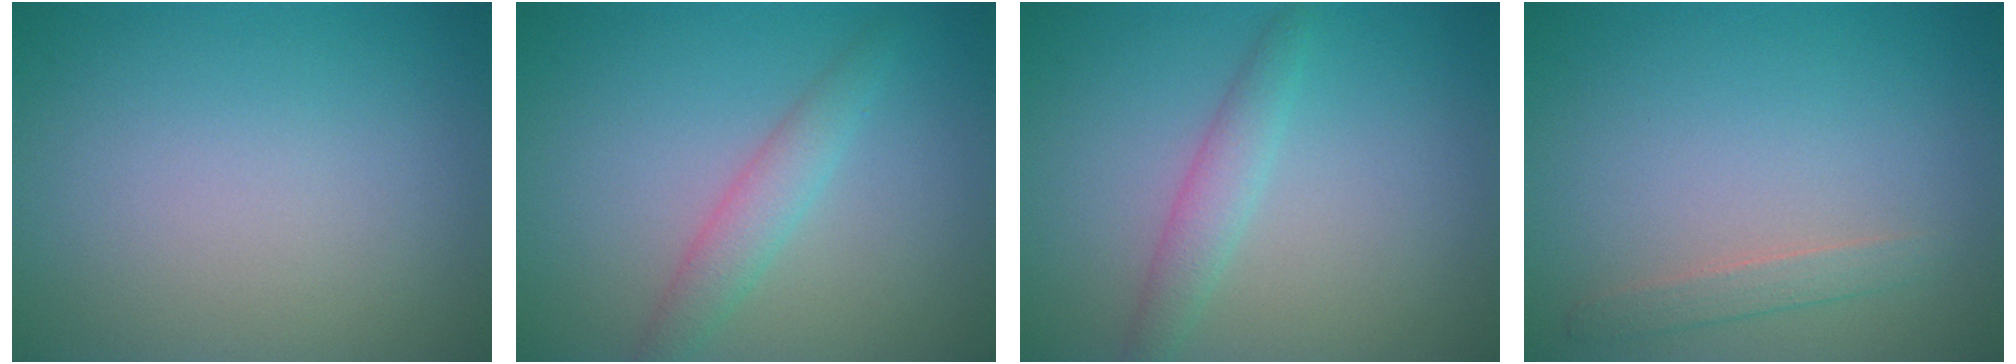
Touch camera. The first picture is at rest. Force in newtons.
{"total": 2.3, "press": 2.3, "slide": 0.1}
{"total": 2.0, "press": 2.0, "slide": 0.1}
{"total": 1.4, "press": 1.4, "slide": 0.0}